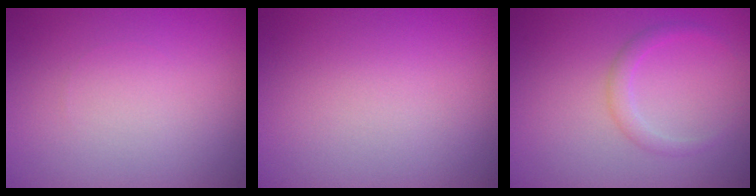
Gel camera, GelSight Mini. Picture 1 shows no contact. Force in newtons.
{"total": 0.0}
{"total": 1.5, "press": 1.5, "slide": 0.0}